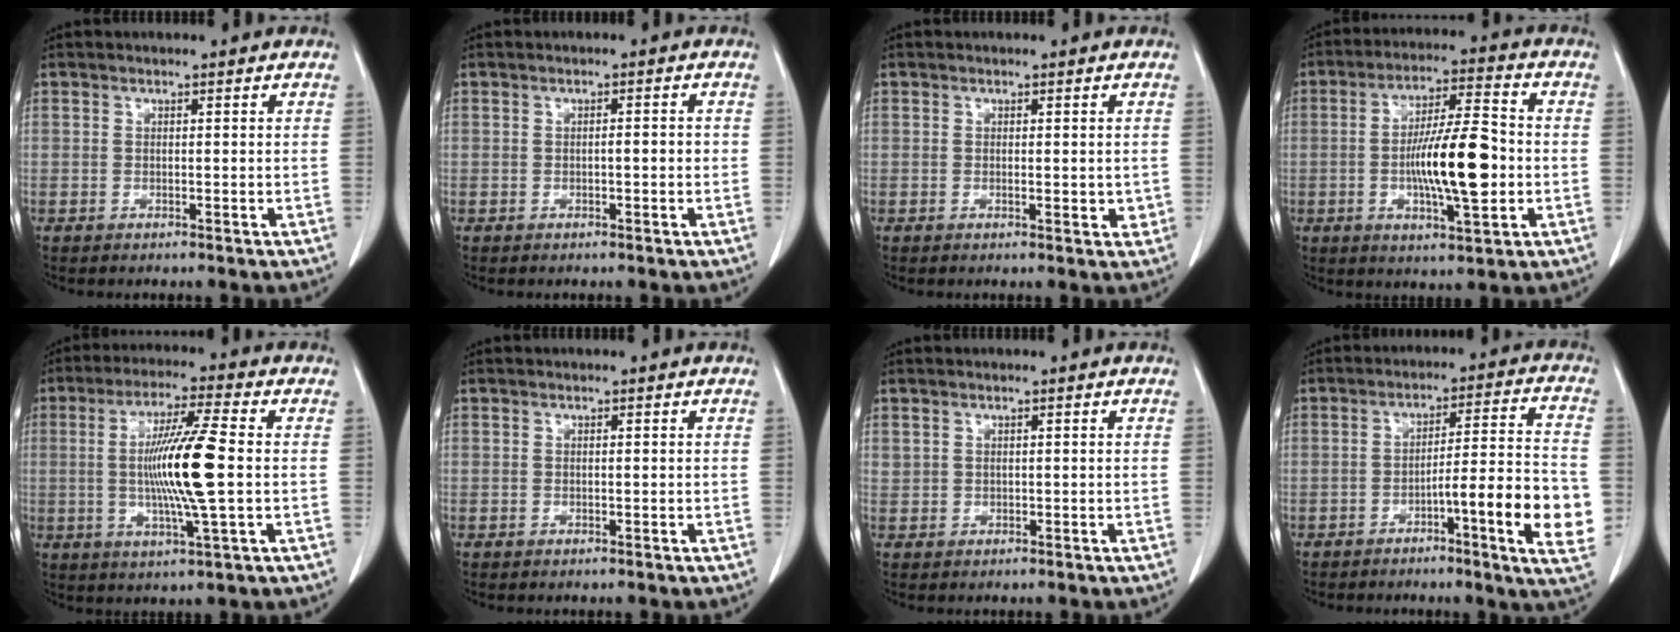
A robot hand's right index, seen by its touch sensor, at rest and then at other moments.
{"total": 1.4, "force": [-0.3, 0.3, 1.4], "torque": [-0.020, 0.002, -0.004]}
{"total": 2.0, "force": [-0.1, 0.9, 1.8], "torque": [-0.025, -0.003, 0.001]}
{"total": 12.9, "force": [-1.9, 2.3, 12.5], "torque": [-0.221, 0.002, -0.030]}
{"total": 12.1, "force": [-0.2, -0.2, 12.1], "torque": [-0.231, -0.006, -0.006]}
{"total": 0.0}
{"total": 0.8, "force": [0.4, 0.7, 0.1], "torque": [0.008, 0.009, 0.007]}
{"total": 13.3, "force": [-4.1, 0.2, 12.7], "torque": [-0.167, 0.004, -0.060]}